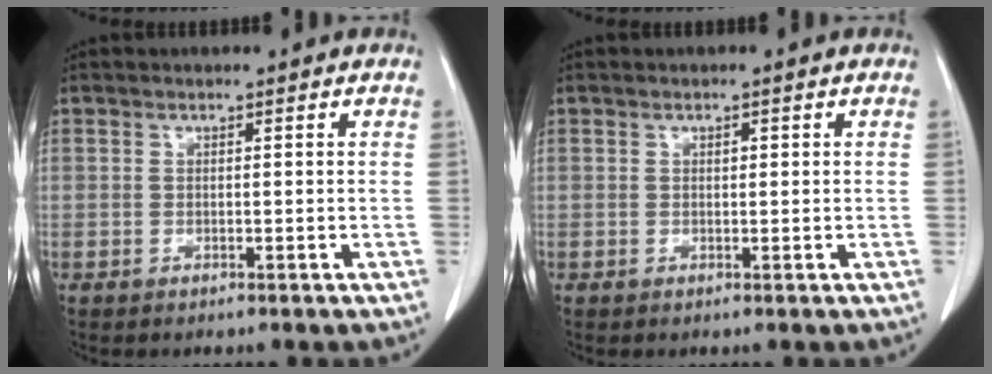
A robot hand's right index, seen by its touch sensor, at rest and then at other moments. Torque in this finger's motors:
{"motor_torque": [-0.08, 0.01, 0.00, 0.00]}